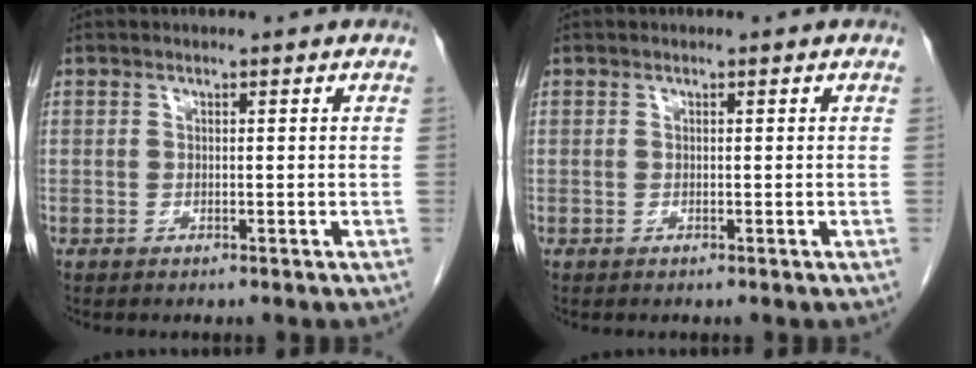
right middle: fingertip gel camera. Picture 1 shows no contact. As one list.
[{"total": 0.0}]